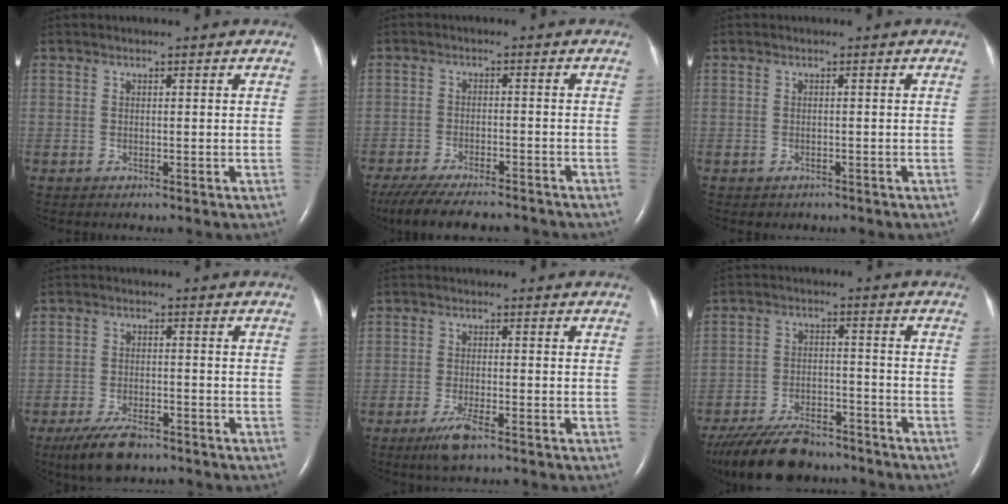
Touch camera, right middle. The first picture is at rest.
{"total": 15.1, "force": [-13.2, 3.0, 6.6], "torque": [-0.141, -0.025, -0.190]}
{"total": 1.1, "force": [-0.7, 0.8, 0.1], "torque": [-0.007, 0.002, -0.006]}
{"total": 6.9, "force": [-5.1, 2.5, 3.8], "torque": [-0.078, -0.009, -0.087]}
{"total": 4.2, "force": [-2.7, 0.7, 3.1], "torque": [-0.072, -0.009, -0.049]}
{"total": 14.6, "force": [-12.5, 4.4, 6.1], "torque": [-0.121, -0.011, -0.199]}